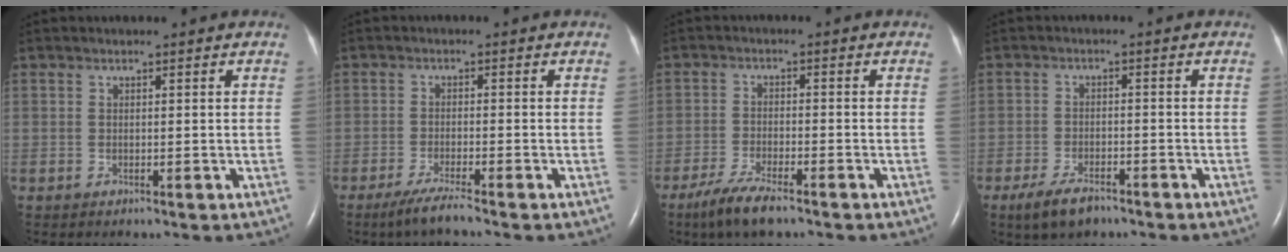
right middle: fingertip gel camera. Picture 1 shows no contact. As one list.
[{"total": 3.8, "force": [-2.9, -0.5, 2.3], "torque": [-0.057, -0.014, -0.060]}, {"total": 6.1, "force": [-4.4, 0.9, 4.1], "torque": [-0.094, -0.015, -0.080]}, {"total": 5.2, "force": [-3.8, 1.9, 3.1], "torque": [-0.072, -0.007, -0.062]}]